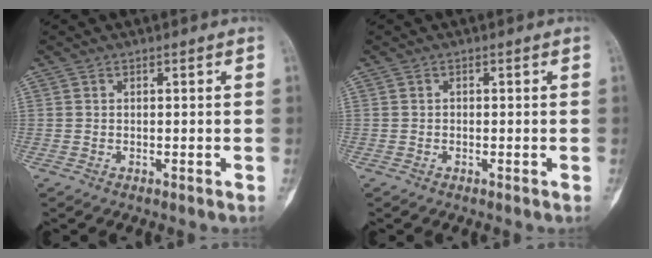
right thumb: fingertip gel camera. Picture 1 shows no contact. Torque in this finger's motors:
{"motor_torque": [-0.12, 0.30, 0.04, -0.21, -0.06]}